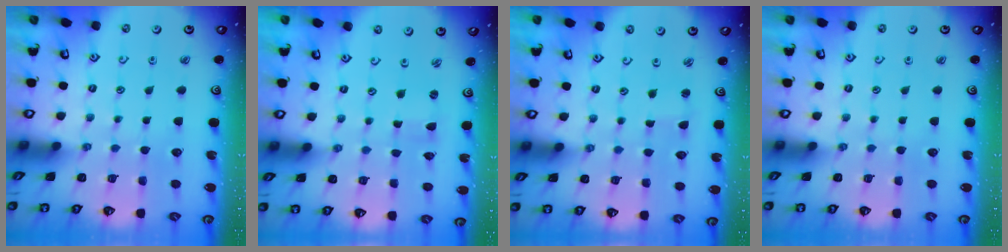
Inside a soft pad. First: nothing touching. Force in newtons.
{"total": 1.0, "press": 1.0, "slide": 0.1}
{"total": 1.5, "press": 1.5, "slide": 0.2}
{"total": 0.0}